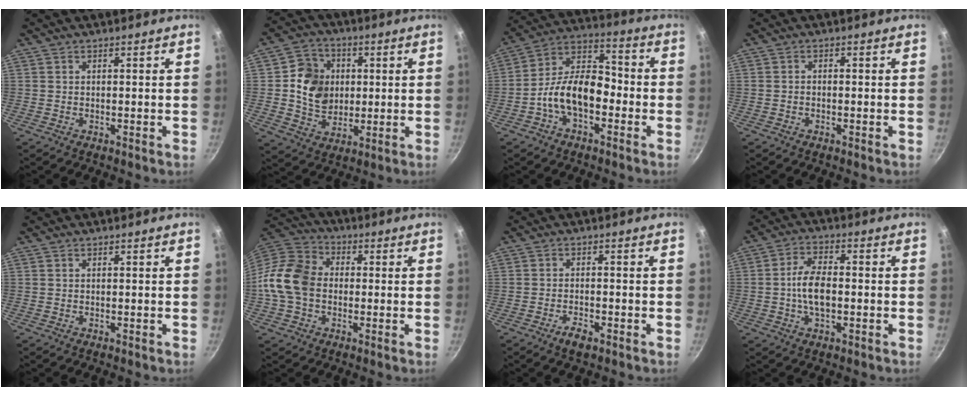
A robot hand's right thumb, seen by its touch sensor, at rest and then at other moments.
{"total": 11.4, "force": [1.3, 9.8, 5.7], "torque": [-0.064, 0.001, 0.021]}
{"total": 12.9, "force": [-4.0, 7.6, 9.5], "torque": [-0.135, 0.056, -0.088]}
{"total": 0.9, "force": [-0.5, 0.5, 0.5], "torque": [-0.013, 0.006, -0.012]}
{"total": 0.0}
{"total": 13.1, "force": [-1.2, 10.0, 8.2], "torque": [-0.134, 0.027, -0.042]}
{"total": 3.2, "force": [-2.0, 1.2, 2.2], "torque": [-0.038, 0.013, -0.036]}
{"total": 7.9, "force": [-1.0, 4.1, 6.6], "torque": [-0.123, 0.017, -0.025]}